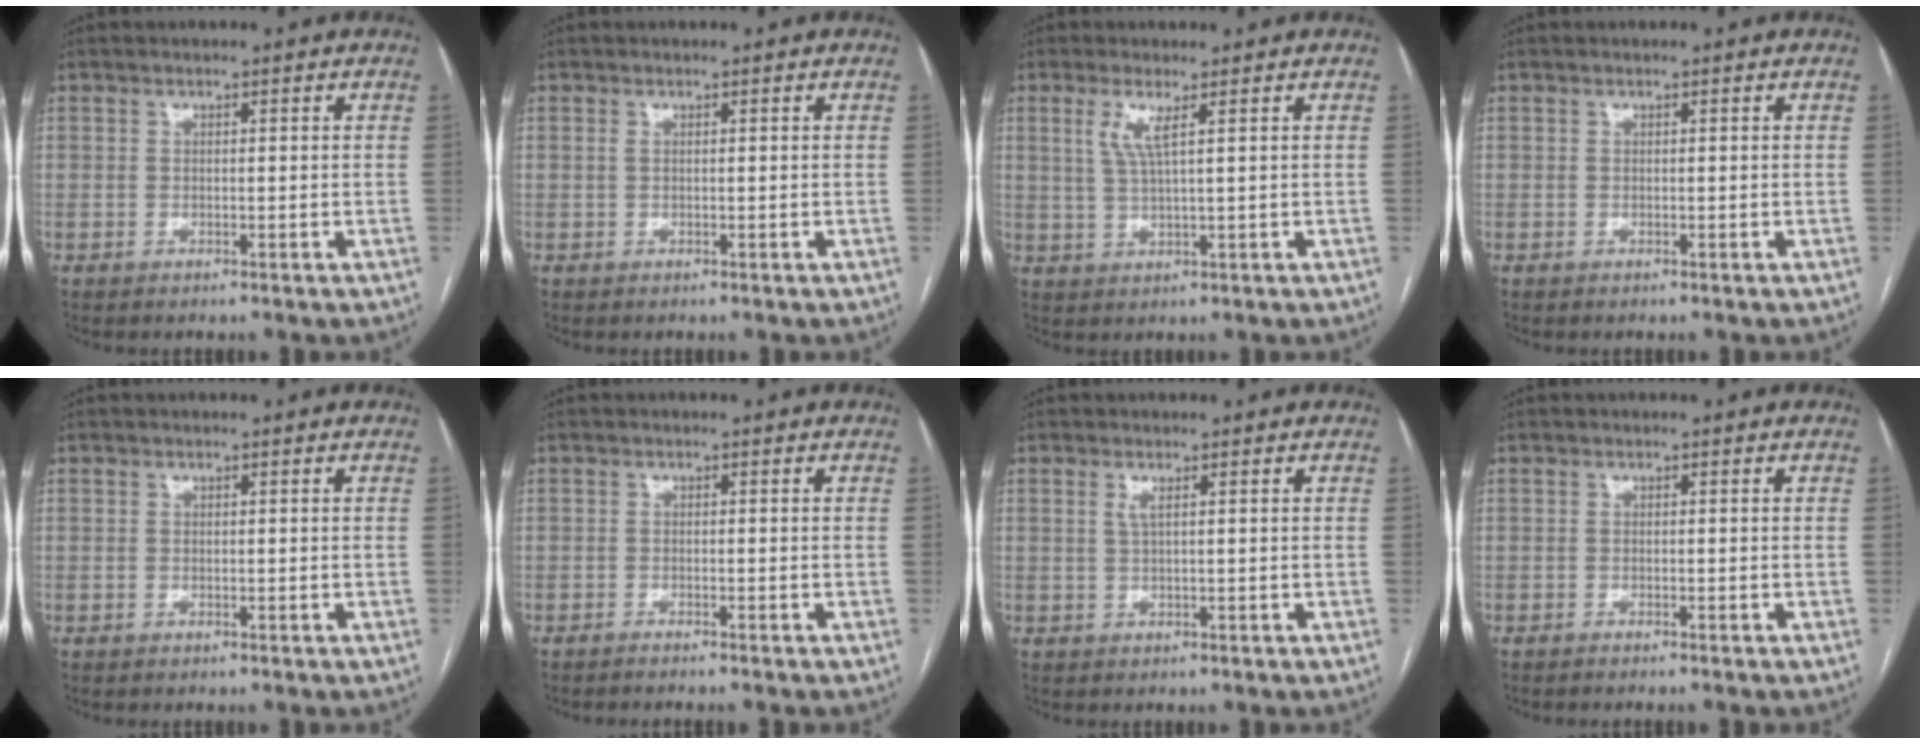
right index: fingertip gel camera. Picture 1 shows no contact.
{"total": 0.0}
{"total": 3.7, "force": [1.5, 0.0, 3.3], "torque": [-0.077, 0.000, 0.033]}
{"total": 0.0}
{"total": 0.0}
{"total": 2.8, "force": [-2.4, -0.4, 1.3], "torque": [-0.013, 0.003, -0.032]}
{"total": 1.2, "force": [0.5, 0.0, 1.1], "torque": [-0.032, 0.001, 0.010]}
{"total": 2.2, "force": [-1.9, -0.2, 1.0], "torque": [-0.011, 0.000, -0.024]}